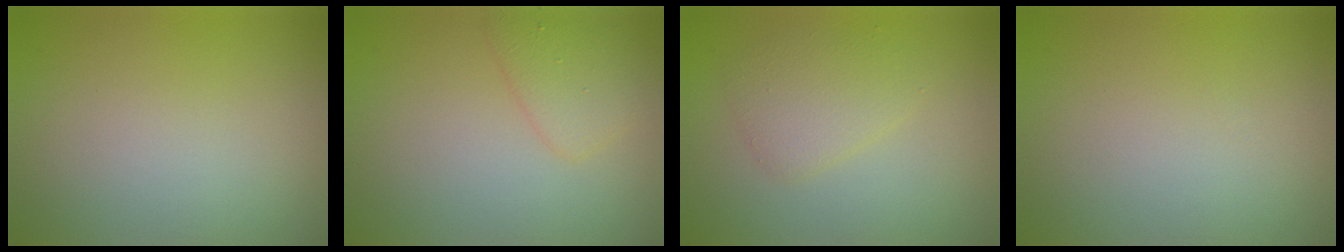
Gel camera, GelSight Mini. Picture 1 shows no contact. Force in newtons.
{"total": 2.4, "press": 2.4, "slide": 0.2}
{"total": 2.4, "press": 2.4, "slide": 0.1}
{"total": 0.0}